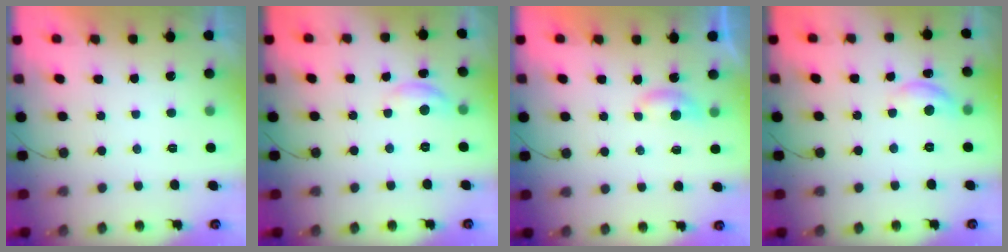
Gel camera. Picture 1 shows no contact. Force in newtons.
{"total": 5.7, "press": 5.7, "slide": 0.2}
{"total": 3.5, "press": 3.5, "slide": 0.4}
{"total": 8.7, "press": 8.7, "slide": 0.5}